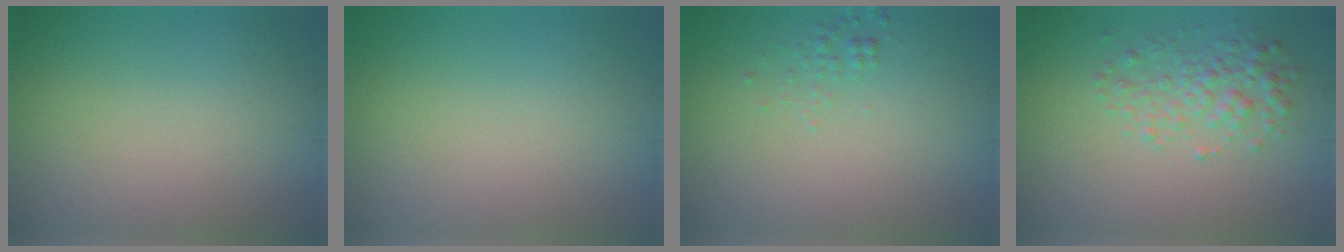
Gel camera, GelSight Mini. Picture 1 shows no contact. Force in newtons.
{"total": 0.0}
{"total": 0.9, "press": 0.9, "slide": 0.0}
{"total": 3.0, "press": 3.0, "slide": 0.1}